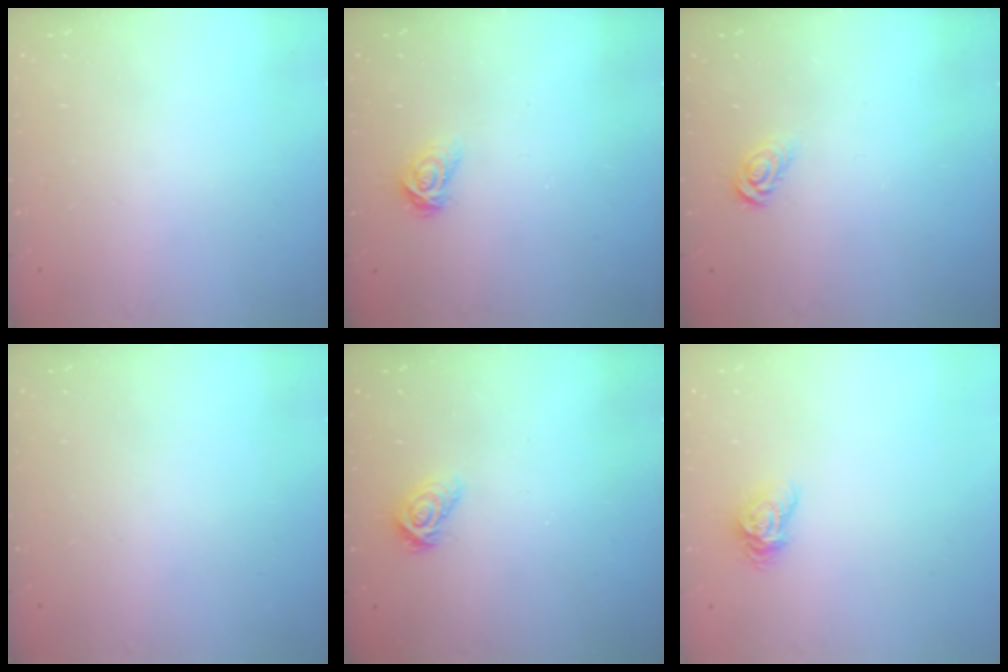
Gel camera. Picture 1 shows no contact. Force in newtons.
{"total": 3.4, "press": 3.4, "slide": 0.4}
{"total": 3.6, "press": 3.6, "slide": 0.1}
{"total": 0.0}
{"total": 6.2, "press": 6.2, "slide": 0.9}
{"total": 5.9, "press": 5.9, "slide": 0.3}